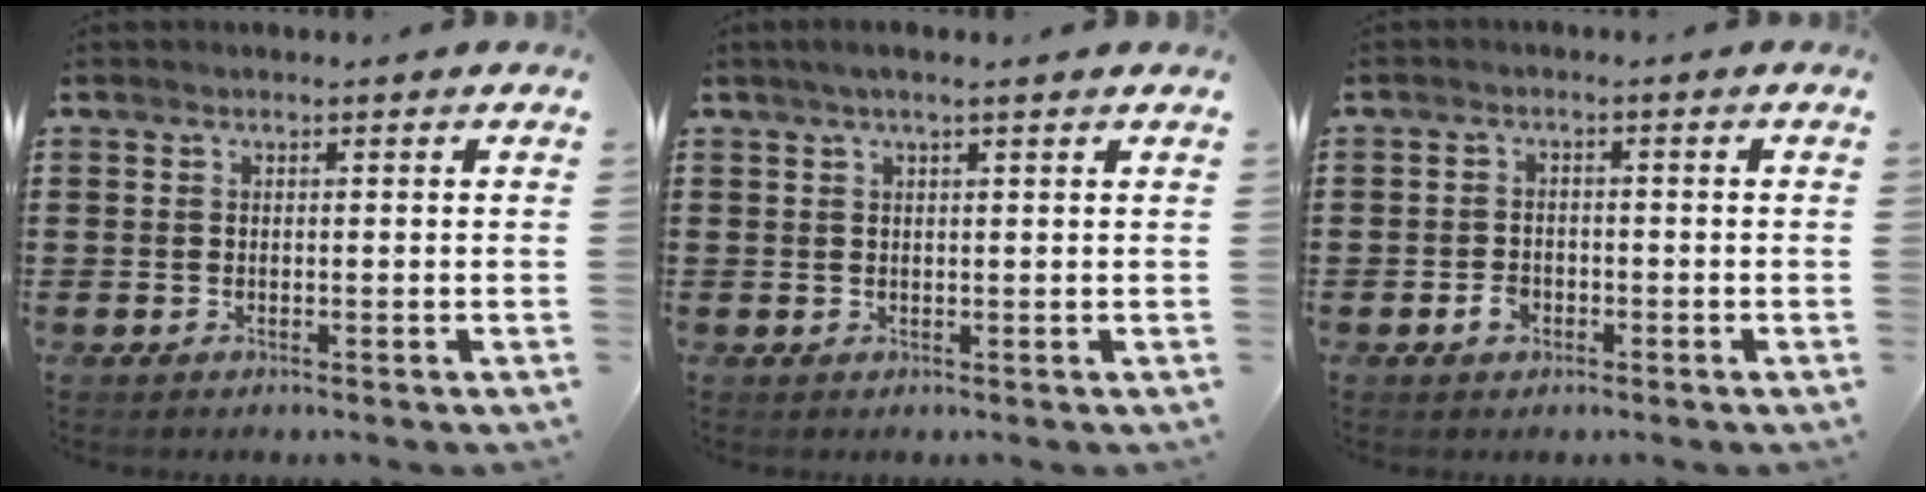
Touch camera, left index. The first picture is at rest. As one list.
[{"total": 1.8, "force": [1.0, 0.2, 1.4], "torque": [-0.027, 0.002, 0.018]}, {"total": 2.2, "force": [-1.1, 1.6, 1.1], "torque": [-0.023, 0.001, -0.021]}]